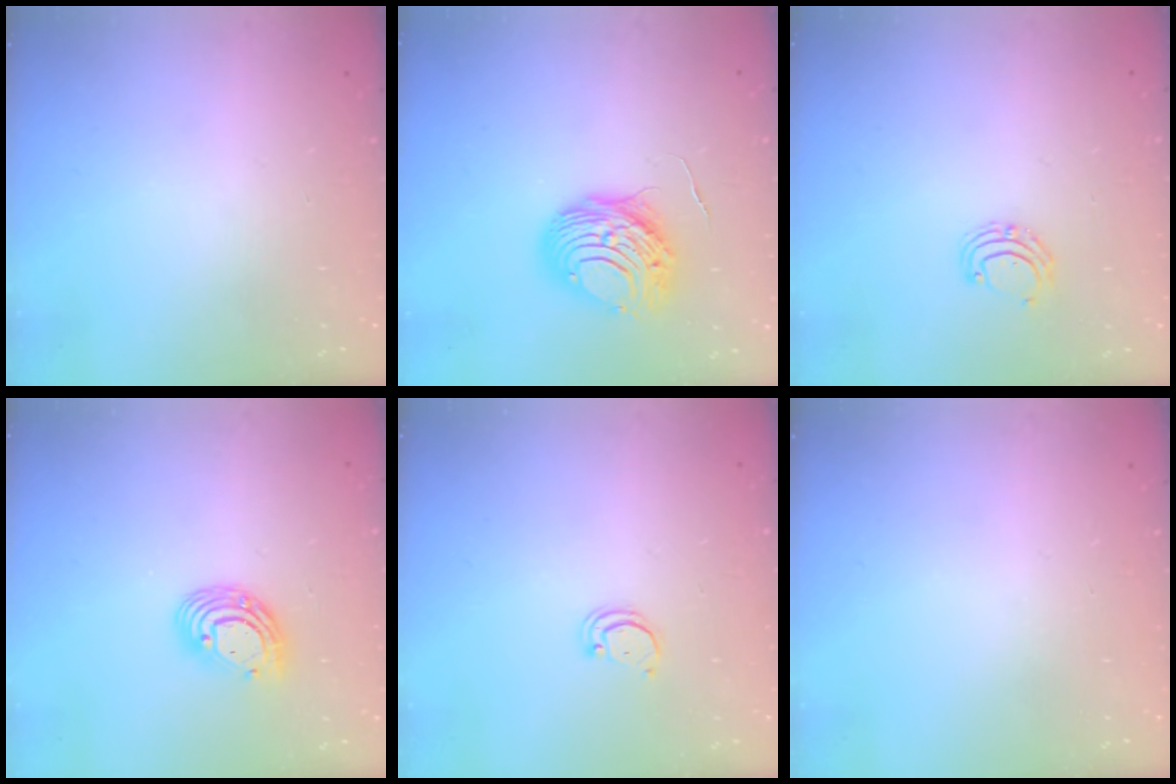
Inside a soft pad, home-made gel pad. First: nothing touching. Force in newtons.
{"total": 11.1, "press": 11.1, "slide": 0.9}
{"total": 6.0, "press": 5.9, "slide": 1.1}
{"total": 9.5, "press": 9.4, "slide": 1.7}
{"total": 1.6, "press": 1.6, "slide": 0.1}
{"total": 0.0}